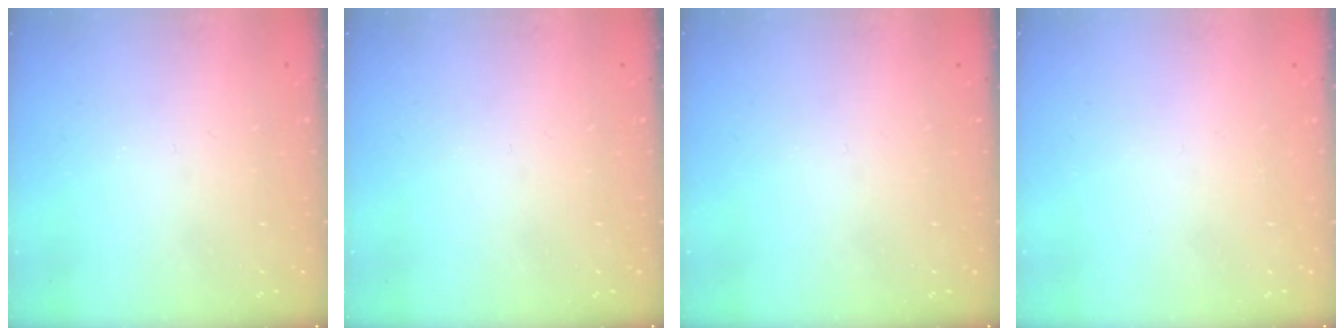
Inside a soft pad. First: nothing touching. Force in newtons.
{"total": 0.0}
{"total": 0.0}
{"total": 1.8, "press": 1.7, "slide": 0.1}